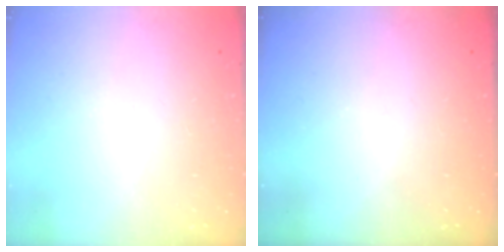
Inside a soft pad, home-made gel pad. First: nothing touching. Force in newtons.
{"total": 0.0}